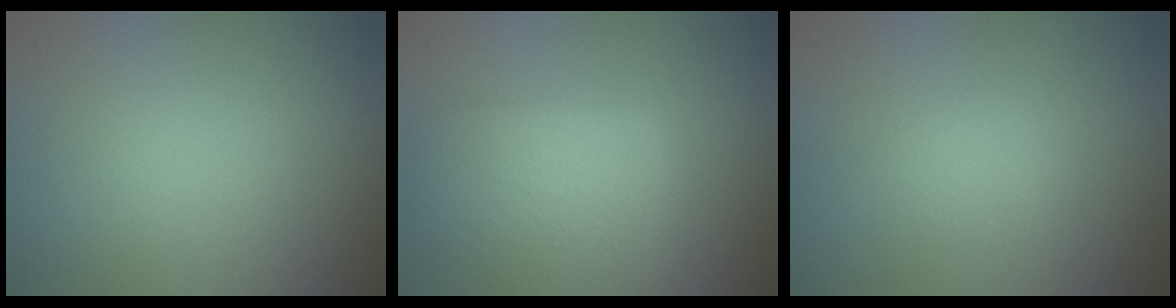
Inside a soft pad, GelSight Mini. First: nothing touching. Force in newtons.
{"total": 4.7, "press": 4.7, "slide": 0.1}
{"total": 0.9, "press": 0.9, "slide": 0.1}